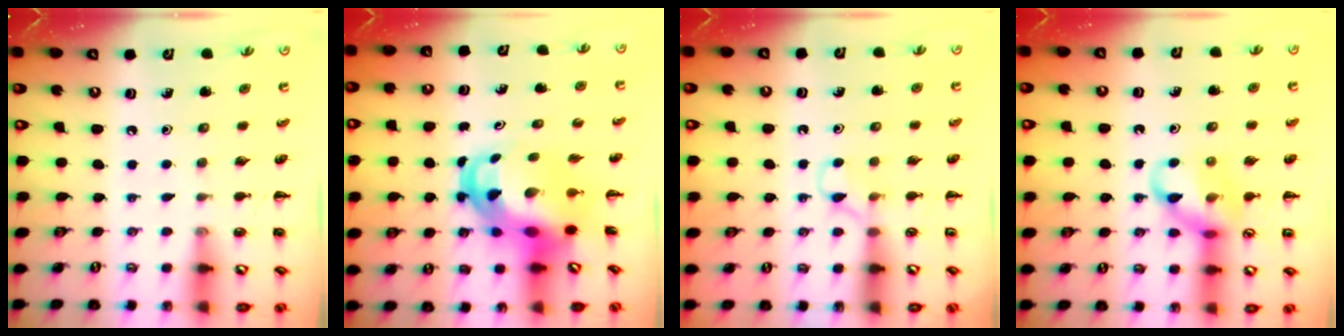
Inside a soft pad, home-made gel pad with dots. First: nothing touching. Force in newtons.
{"total": 7.2, "press": 6.9, "slide": 2.0}
{"total": 3.1, "press": 2.9, "slide": 1.0}
{"total": 12.7, "press": 12.6, "slide": 1.7}